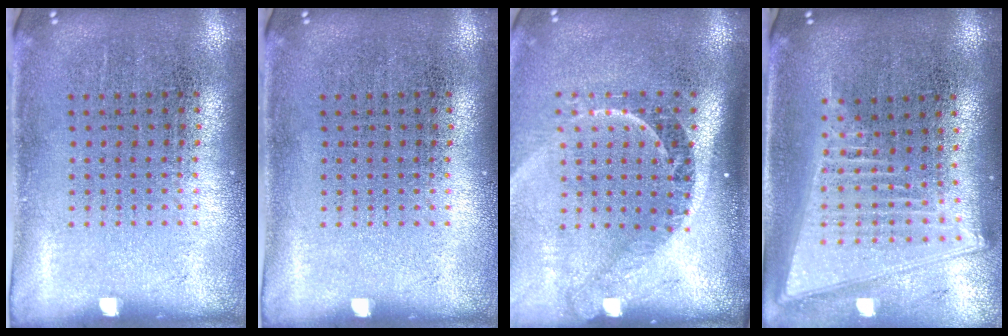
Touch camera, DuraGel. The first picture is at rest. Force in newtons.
{"total": 0.0}
{"total": 2.3, "press": 1.6, "slide": 1.6}
{"total": 2.1, "press": 1.7, "slide": 1.2}